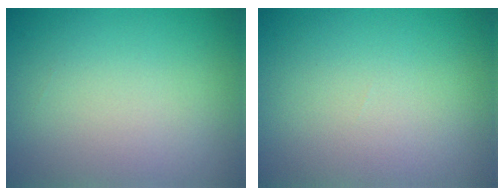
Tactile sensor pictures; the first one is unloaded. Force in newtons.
{"total": 0.0}